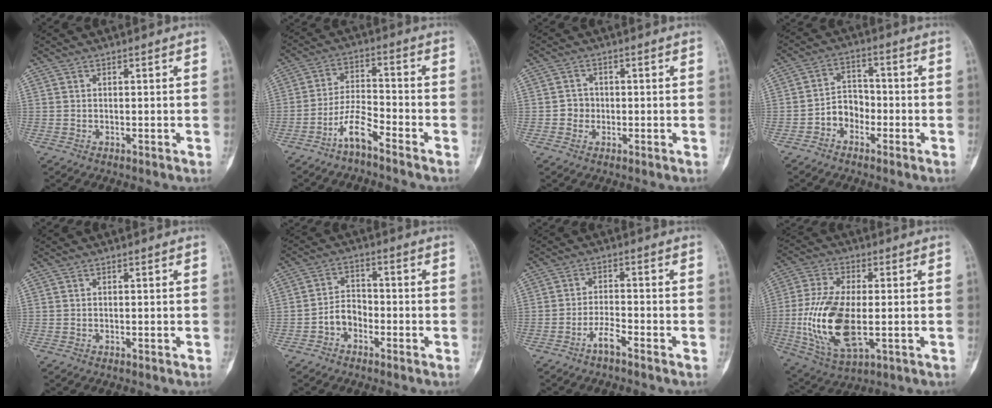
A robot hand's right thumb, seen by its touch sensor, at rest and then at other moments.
{"total": 6.2, "force": [-4.6, 1.3, 3.9], "torque": [-0.077, 0.043, -0.092]}
{"total": 2.4, "force": [-0.4, 2.3, 0.7], "torque": [0.004, 0.009, -0.011]}
{"total": 5.4, "force": [-2.5, 4.1, 2.3], "torque": [-0.014, 0.031, -0.055]}
{"total": 0.0}
{"total": 4.7, "force": [-2.3, 3.4, 2.3], "torque": [-0.022, 0.029, -0.049]}
{"total": 3.4, "force": [-2.5, 0.6, 2.1], "torque": [-0.040, 0.020, -0.050]}
{"total": 16.5, "force": [-2.1, 7.9, 14.3], "torque": [-0.292, -0.005, -0.030]}